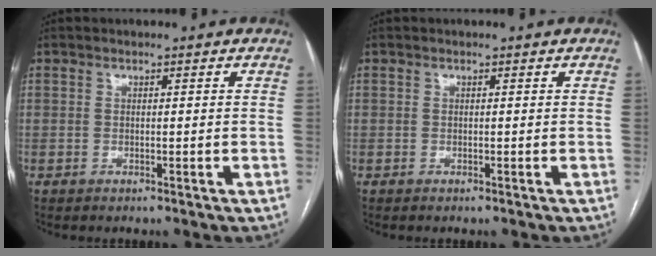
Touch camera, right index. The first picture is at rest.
{"total": 0.0}